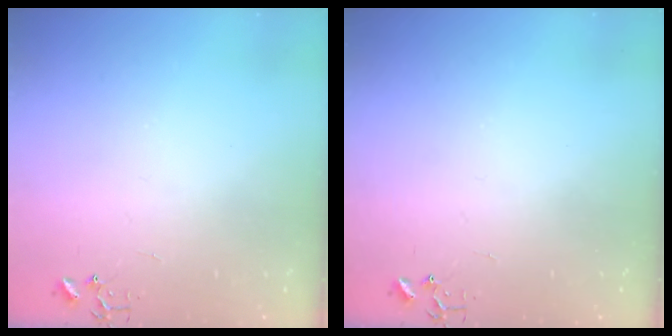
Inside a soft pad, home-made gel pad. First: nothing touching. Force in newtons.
{"total": 0.0}